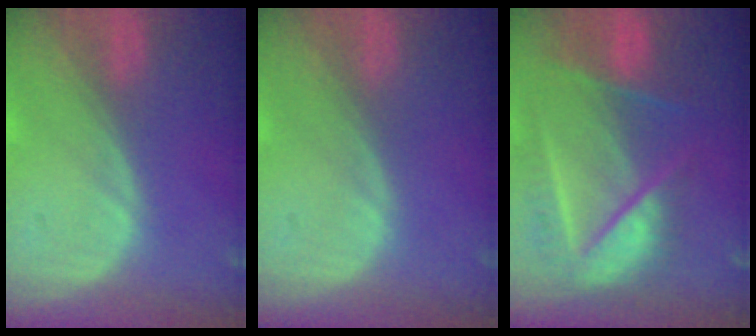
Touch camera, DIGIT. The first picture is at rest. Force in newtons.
{"total": 0.0}
{"total": 9.7, "press": 8.3, "slide": 5.1}